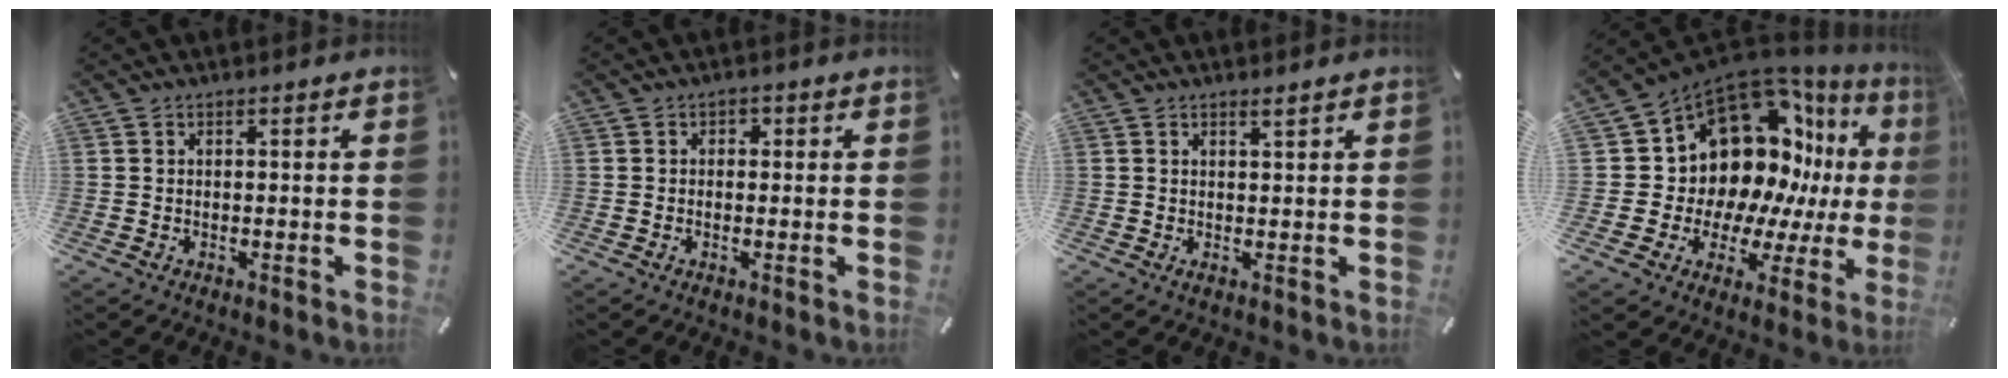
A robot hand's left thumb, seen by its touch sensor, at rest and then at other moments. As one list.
[{"total": 1.3, "force": [-0.4, 1.2, 0.4], "torque": [-0.008, 0.007, -0.010]}, {"total": 1.4, "force": [0.9, 0.0, 1.0], "torque": [-0.019, -0.003, 0.017]}, {"total": 16.5, "force": [7.6, 12.8, 7.0], "torque": [-0.091, -0.099, 0.160]}]